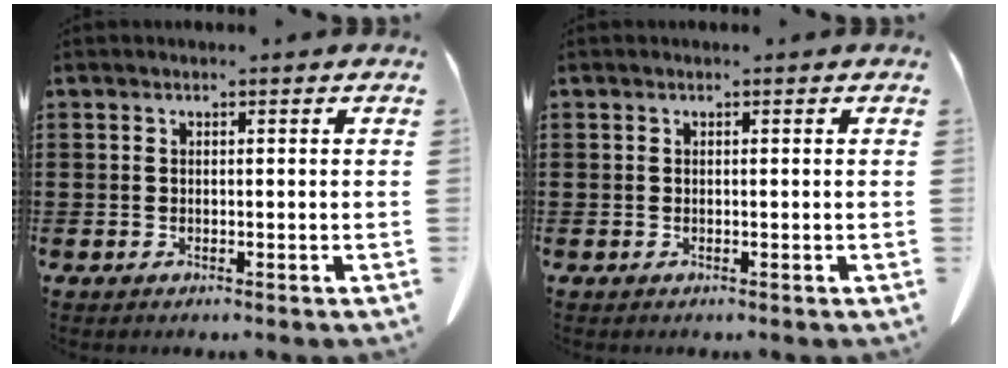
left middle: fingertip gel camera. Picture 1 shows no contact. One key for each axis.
{"total": 0.0}